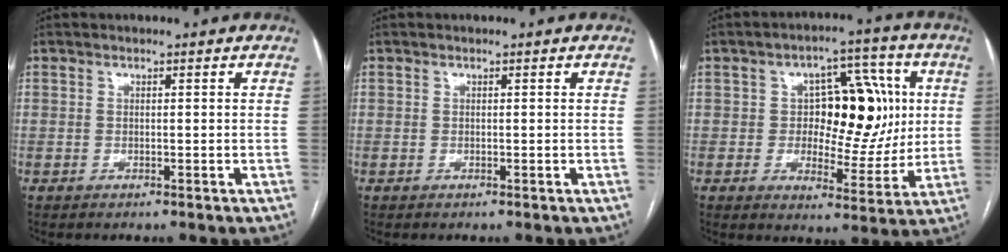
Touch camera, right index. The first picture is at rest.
{"total": 0.0}
{"total": 13.0, "force": [1.8, 7.0, 10.8], "torque": [-0.130, 0.032, 0.033]}